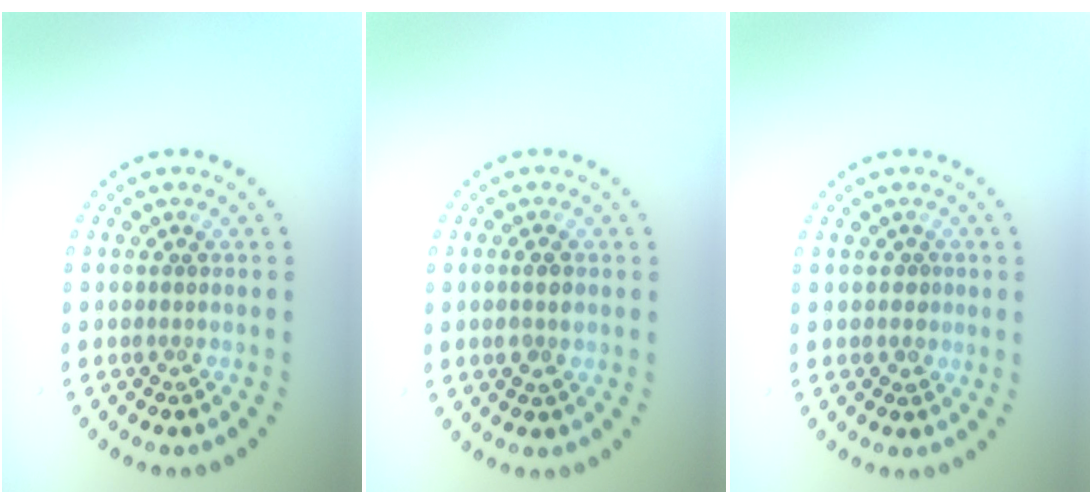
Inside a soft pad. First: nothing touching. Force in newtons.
{"total": 1.5, "press": 1.5, "slide": 0.2}
{"total": 0.5, "press": 0.3, "slide": 0.4}